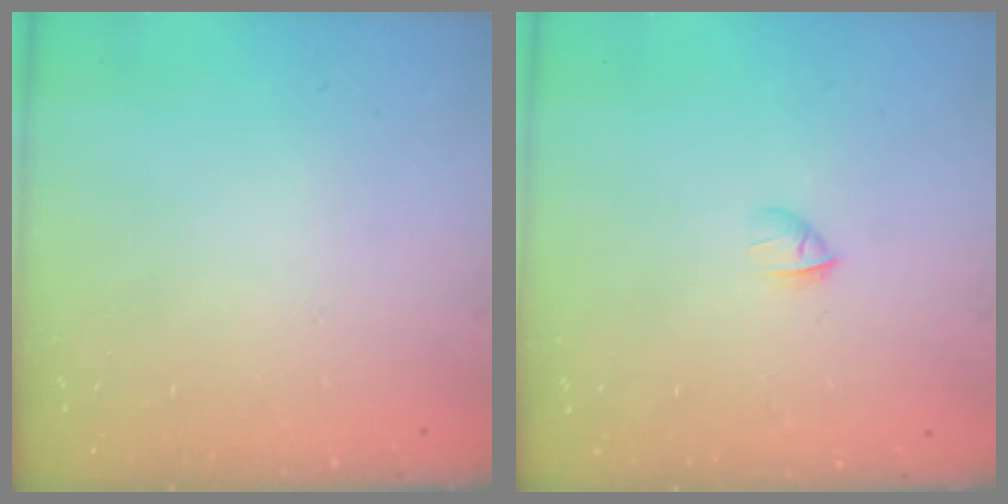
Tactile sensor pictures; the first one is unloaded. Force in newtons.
{"total": 2.4, "press": 2.2, "slide": 0.8}